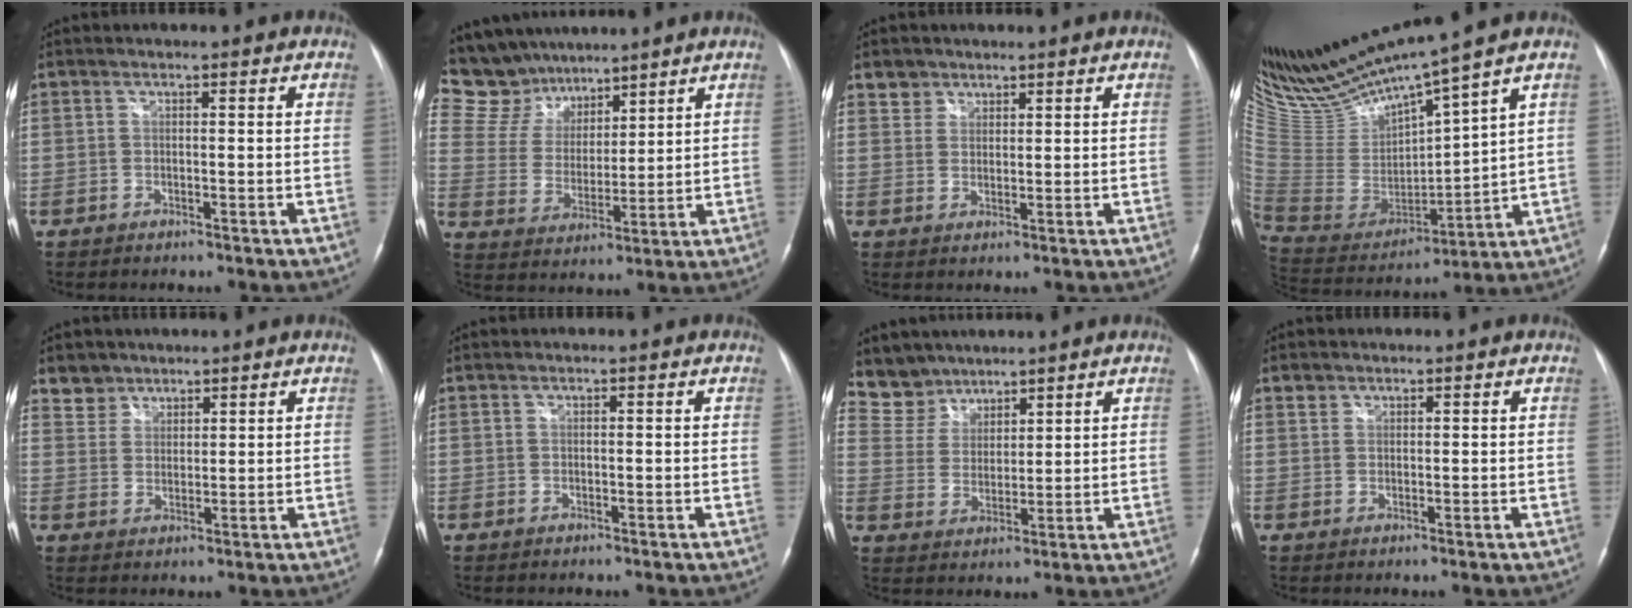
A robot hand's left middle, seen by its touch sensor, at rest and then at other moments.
{"total": 10.7, "force": [9.5, 5.0, 0.7], "torque": [-0.025, 0.021, 0.193]}
{"total": 2.8, "force": [2.1, 1.9, -0.3], "torque": [0.012, 0.008, 0.031]}
{"total": 16.4, "force": [14.5, -1.0, 7.6], "torque": [-0.155, -0.026, 0.297]}
{"total": 3.6, "force": [2.8, 2.2, -0.5], "torque": [0.019, 0.003, 0.050]}
{"total": 0.0}
{"total": 6.5, "force": [5.7, 3.0, -0.4], "torque": [0.000, 0.010, 0.124]}
{"total": 1.3, "force": [0.9, 0.9, 0.0], "torque": [0.006, 0.005, 0.013]}